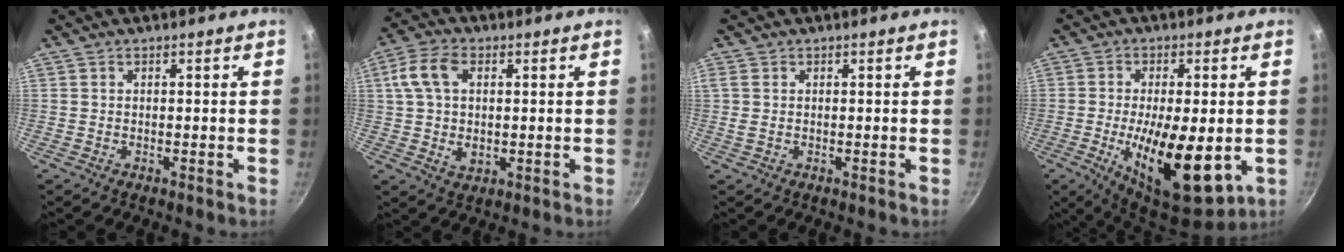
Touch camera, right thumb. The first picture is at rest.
{"total": 10.0, "force": [1.8, 6.3, 7.5], "torque": [-0.141, 0.005, 0.037]}
{"total": 1.5, "force": [0.3, 0.9, 1.1], "torque": [-0.039, 0.004, 0.011]}
{"total": 17.7, "force": [-3.7, 6.9, 15.9], "torque": [-0.258, -0.022, -0.038]}